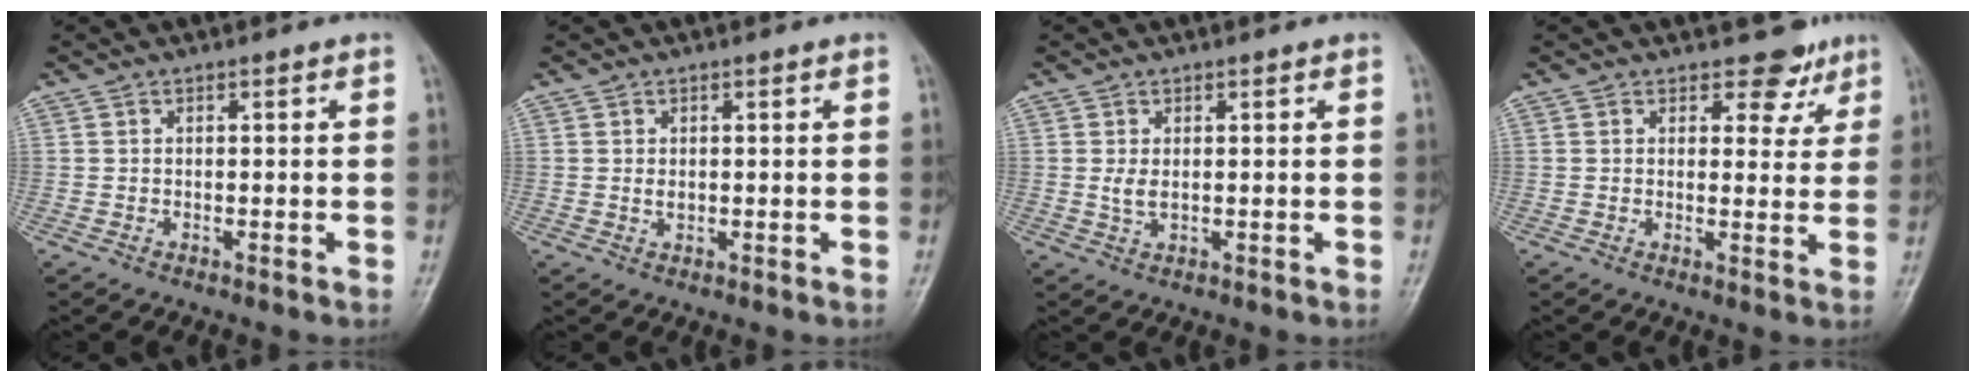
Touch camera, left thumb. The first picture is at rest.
{"total": 1.5, "force": [0.5, 0.9, 1.2], "torque": [-0.018, -0.003, 0.012]}
{"total": 2.5, "force": [0.6, 1.3, 2.1], "torque": [-0.039, -0.004, 0.016]}
{"total": 5.2, "force": [3.8, 3.1, 1.7], "torque": [0.011, -0.024, 0.045]}